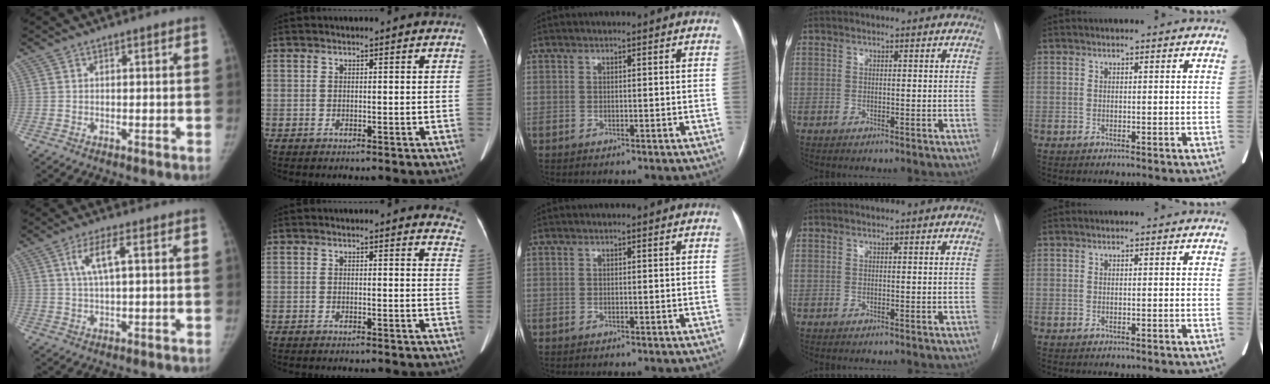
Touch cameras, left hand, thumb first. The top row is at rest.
{"thumb": {"total": 5.2, "force": [1.6, 1.0, 4.8], "torque": [-0.110, 0.007, 0.034]}, "index": {"total": 5.9, "force": [5.7, 1.3, 0.5], "torque": [0.026, -0.028, 0.021]}}